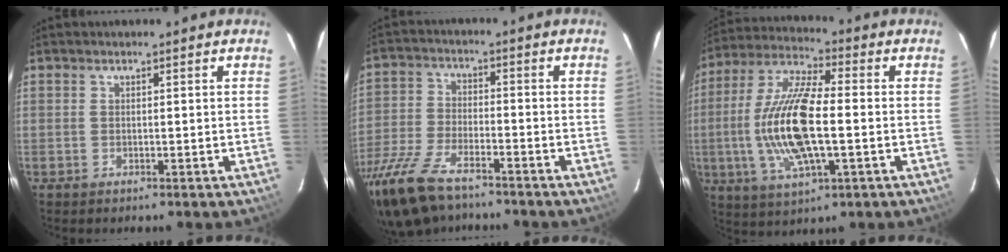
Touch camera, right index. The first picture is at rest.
{"total": 18.7, "force": [-14.1, 7.0, 10.2], "torque": [-0.239, -0.036, -0.266]}
{"total": 17.0, "force": [-2.0, 5.6, 15.9], "torque": [-0.328, 0.001, -0.040]}